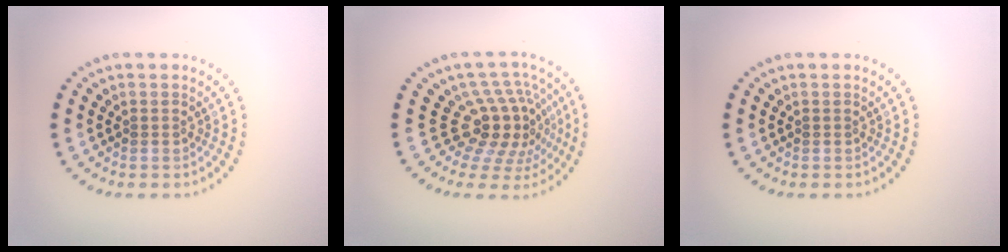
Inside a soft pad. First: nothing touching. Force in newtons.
{"total": 5.0, "press": 3.5, "slide": 3.6}
{"total": 0.0}